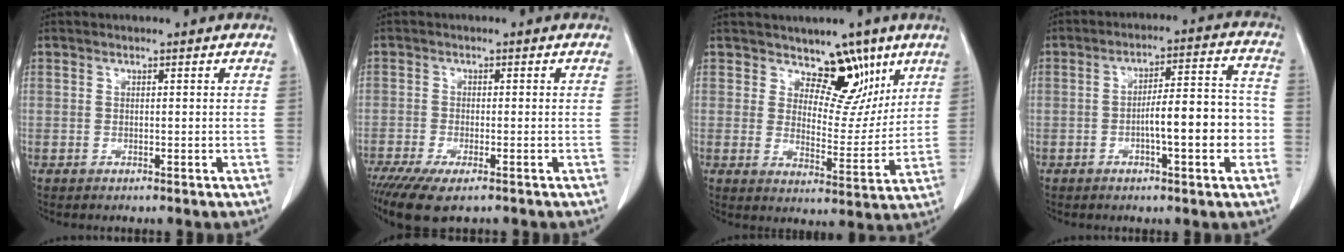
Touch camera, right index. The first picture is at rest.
{"total": 8.4, "force": [-6.1, 1.9, 5.5], "torque": [-0.090, -0.020, -0.097]}
{"total": 8.1, "force": [5.6, 4.4, 4.0], "torque": [-0.038, -0.011, 0.089]}
{"total": 10.2, "force": [-2.4, 2.0, 9.7], "torque": [-0.149, 0.027, -0.034]}